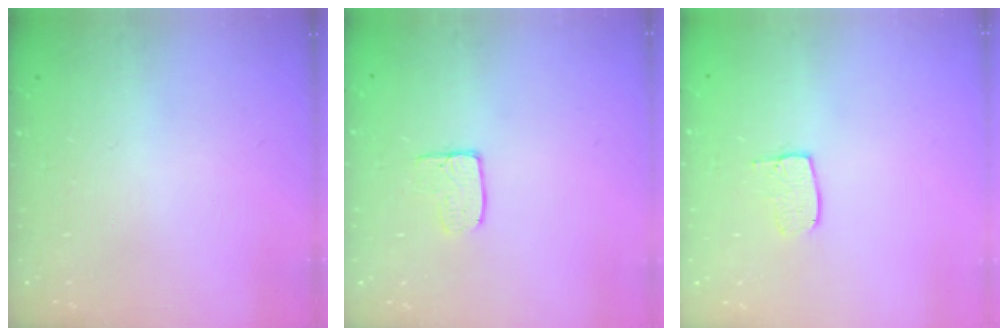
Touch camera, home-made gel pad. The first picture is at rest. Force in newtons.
{"total": 5.2, "press": 5.2, "slide": 0.5}
{"total": 5.5, "press": 5.5, "slide": 0.4}